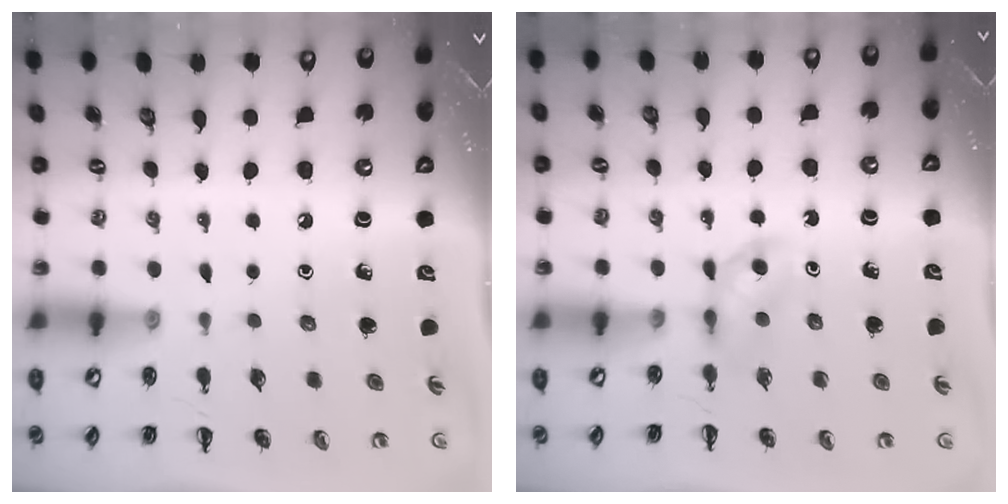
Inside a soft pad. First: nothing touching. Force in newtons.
{"total": 3.6, "press": 3.3, "slide": 1.5}